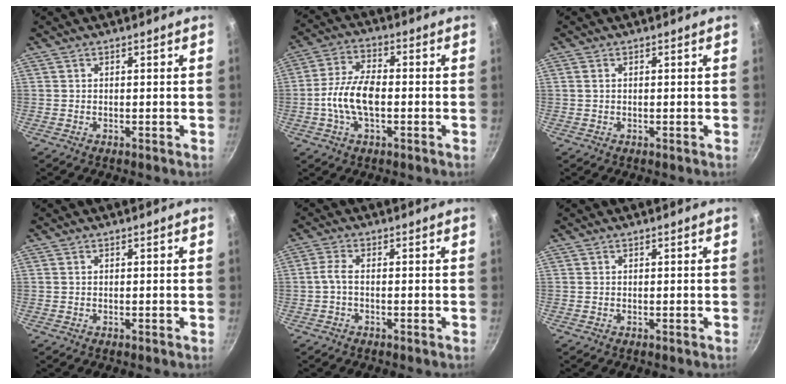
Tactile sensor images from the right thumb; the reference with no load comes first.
{"total": 9.8, "force": [-1.6, 4.9, 8.4], "torque": [-0.161, 0.026, -0.039]}
{"total": 1.0, "force": [0.3, 0.7, 0.7], "torque": [-0.013, 0.002, 0.003]}
{"total": 0.0}
{"total": 2.6, "force": [-0.7, 0.9, 2.3], "torque": [-0.063, 0.010, -0.020]}
{"total": 0.0}